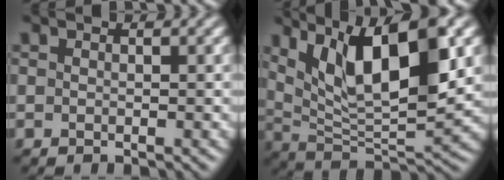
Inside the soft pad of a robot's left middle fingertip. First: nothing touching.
{"total": 10.6, "force": [4.1, 3.7, 9.1], "torque": [-0.149, -0.002, 0.074]}